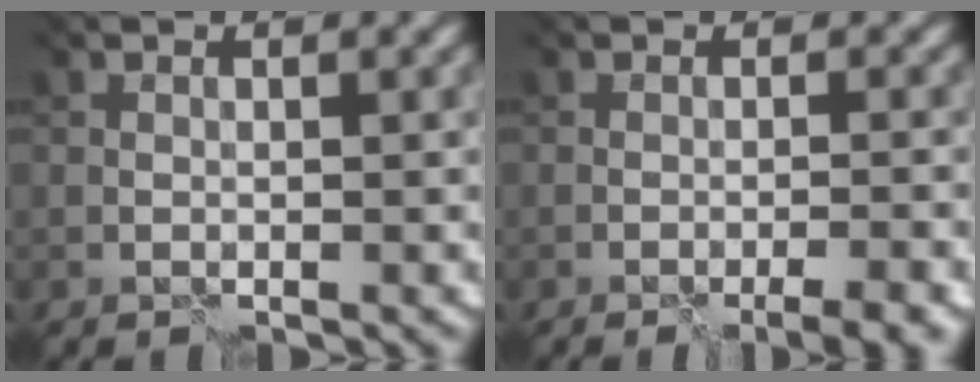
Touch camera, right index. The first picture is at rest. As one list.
[{"total": 4.0, "force": [-2.3, 0.8, 3.2], "torque": [-0.020, 0.015, -0.033]}]